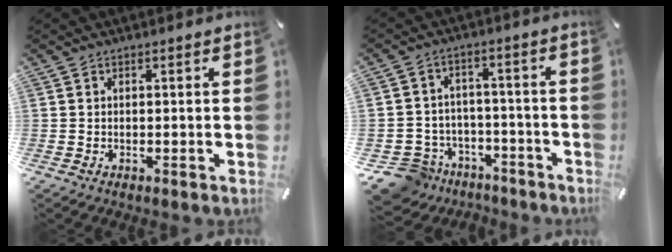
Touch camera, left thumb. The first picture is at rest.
{"total": 9.2, "force": [-5.5, 7.1, 1.8], "torque": [-0.048, 0.037, -0.096]}